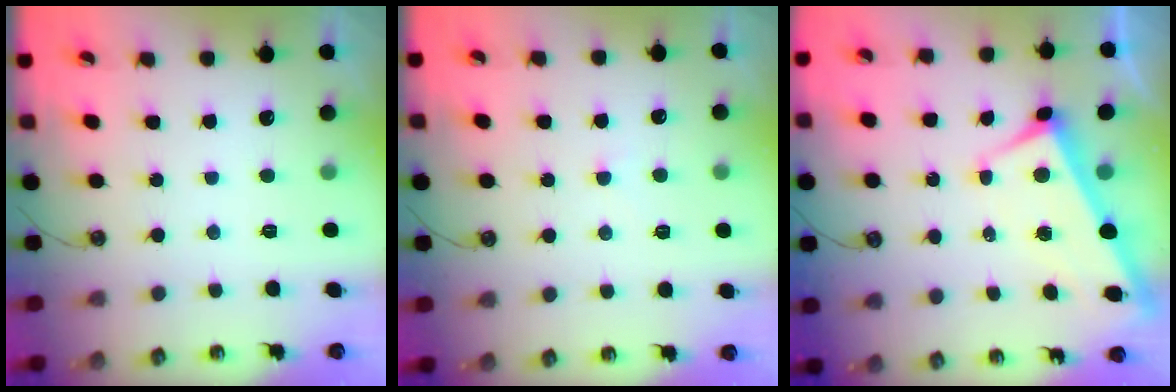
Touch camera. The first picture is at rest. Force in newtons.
{"total": 4.2, "press": 4.2, "slide": 0.3}
{"total": 2.9, "press": 2.8, "slide": 0.9}